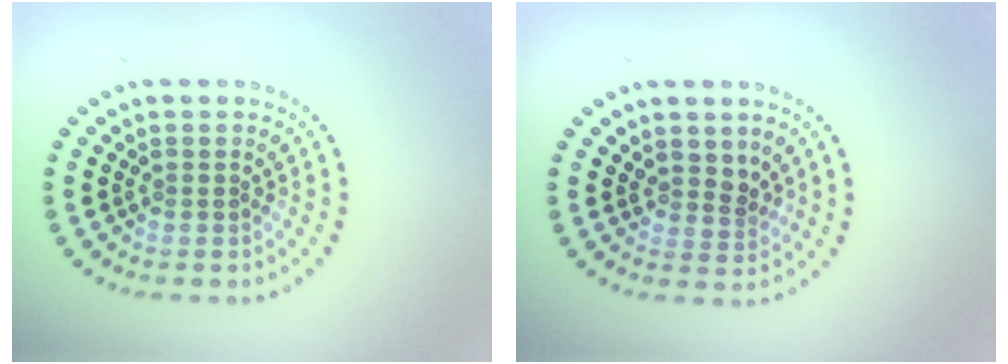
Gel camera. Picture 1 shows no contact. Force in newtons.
{"total": 1.9, "press": 1.5, "slide": 1.3}